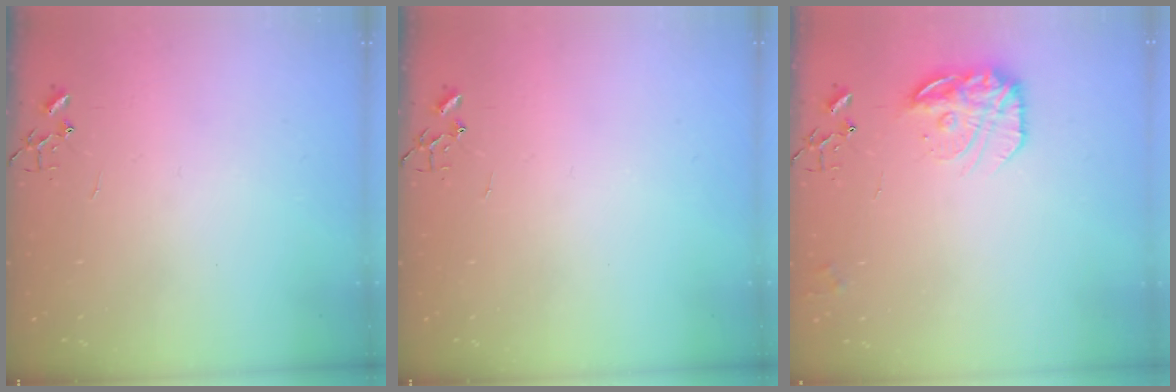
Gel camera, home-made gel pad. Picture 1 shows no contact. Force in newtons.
{"total": 0.0}
{"total": 16.0, "press": 15.9, "slide": 1.3}